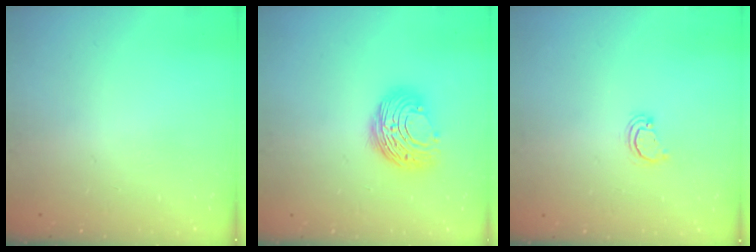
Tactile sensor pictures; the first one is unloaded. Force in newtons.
{"total": 10.4, "press": 10.4, "slide": 0.6}
{"total": 2.5, "press": 2.5, "slide": 0.3}